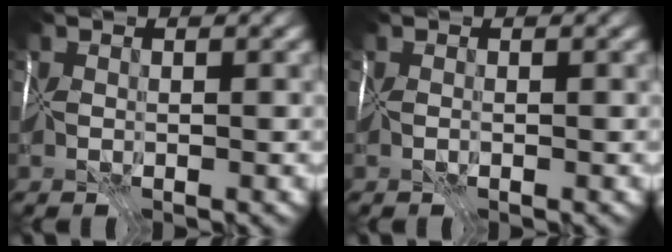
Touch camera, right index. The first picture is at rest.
{"total": 0.0}